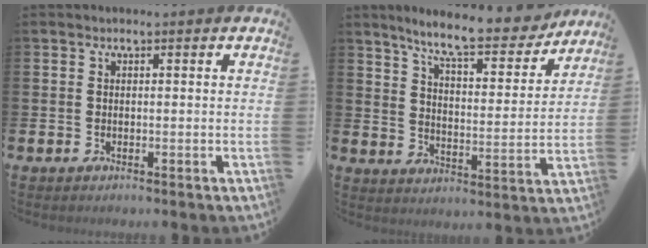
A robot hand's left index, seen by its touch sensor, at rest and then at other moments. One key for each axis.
{"total": 9.3, "fx": 8.3, "fy": 1.6, "fz": 3.8, "tx": -0.091, "ty": -0.048, "tz": 0.143}